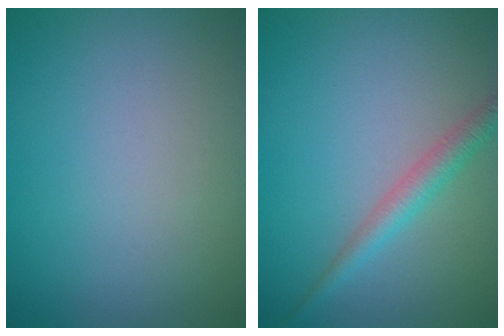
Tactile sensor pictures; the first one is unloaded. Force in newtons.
{"total": 2.3, "press": 2.3, "slide": 0.1}